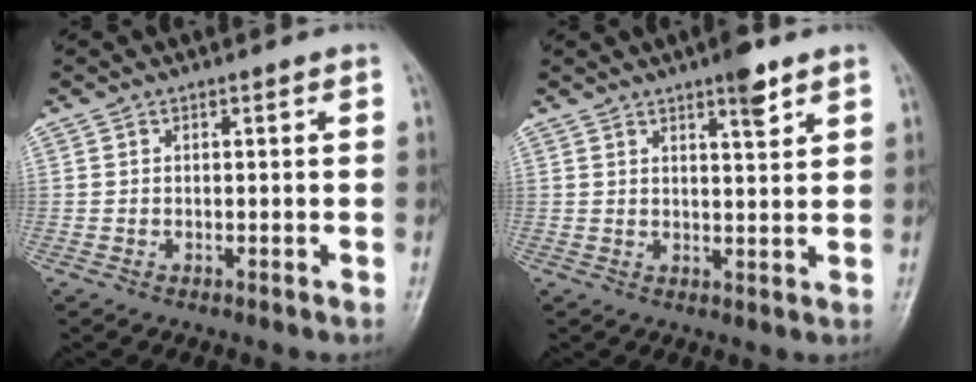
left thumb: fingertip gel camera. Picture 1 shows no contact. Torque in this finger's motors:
{"motor_torque": [1.27, 0.21, 0.67, -0.45, 0.01]}